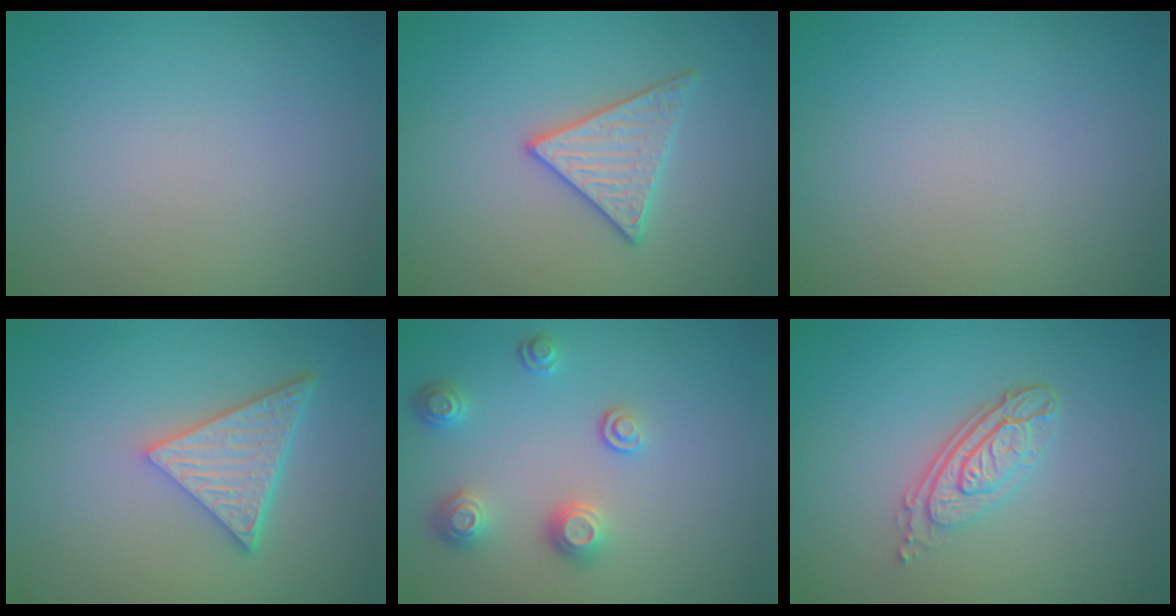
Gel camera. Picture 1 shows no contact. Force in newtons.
{"total": 2.9, "press": 2.9, "slide": 0.4}
{"total": 0.0}
{"total": 5.4, "press": 4.0, "slide": 3.6}
{"total": 2.5, "press": 2.3, "slide": 0.9}
{"total": 3.9, "press": 2.9, "slide": 2.6}